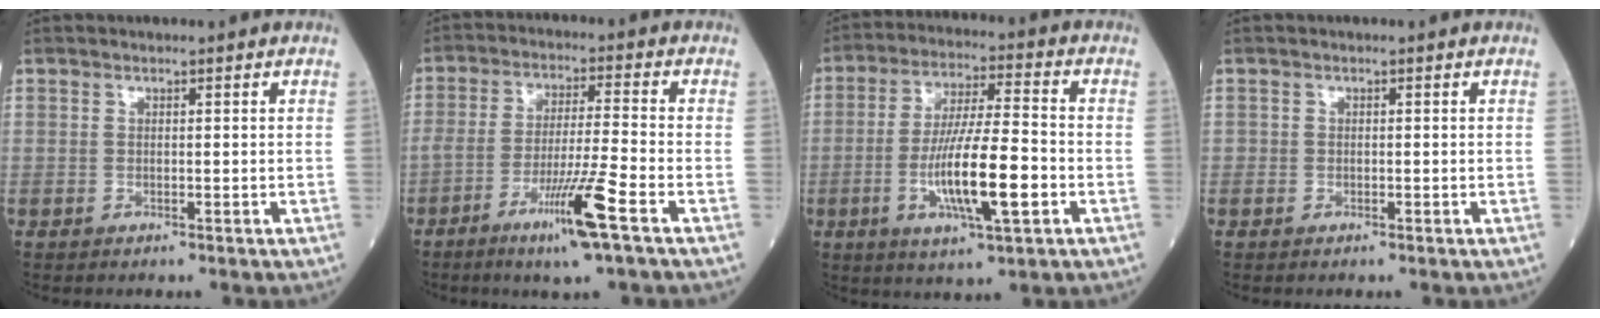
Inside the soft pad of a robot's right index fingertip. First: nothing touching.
{"total": 10.6, "force": [-5.7, -0.4, 8.9], "torque": [-0.171, -0.016, -0.103]}
{"total": 13.7, "force": [-3.7, 2.2, 13.0], "torque": [-0.248, -0.006, -0.061]}
{"total": 1.3, "force": [-0.3, 1.1, 0.6], "torque": [-0.033, 0.010, -0.006]}